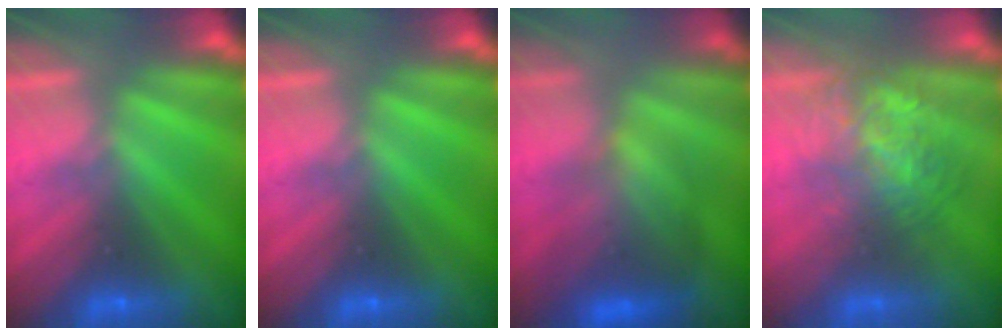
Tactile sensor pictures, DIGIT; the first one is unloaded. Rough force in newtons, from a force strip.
{"total": 0.0}
{"total": 3.8}
{"total": 3.7}